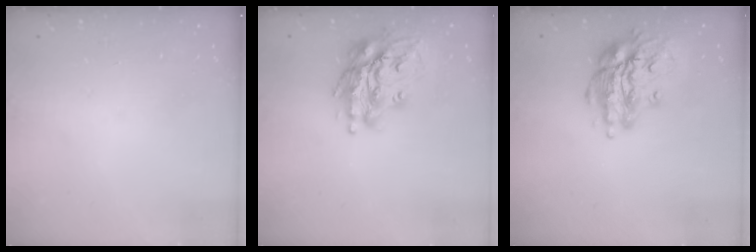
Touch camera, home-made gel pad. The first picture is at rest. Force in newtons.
{"total": 17.6, "press": 17.4, "slide": 2.6}
{"total": 16.0, "press": 15.9, "slide": 1.6}